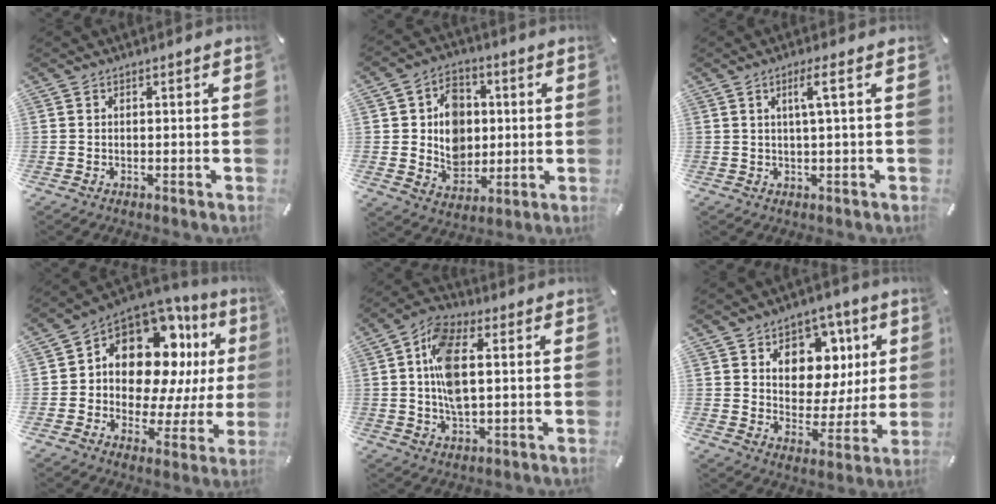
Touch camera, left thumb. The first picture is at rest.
{"total": 11.3, "force": [0.9, 9.6, 5.8], "torque": [-0.076, 0.010, 0.023]}
{"total": 4.6, "force": [1.2, 0.2, 4.4], "torque": [-0.086, -0.002, 0.016]}
{"total": 16.2, "force": [6.0, 10.8, 10.4], "torque": [-0.162, -0.054, 0.106]}
{"total": 11.8, "force": [1.5, 6.2, 9.9], "torque": [-0.202, -0.002, 0.022]}
{"total": 12.3, "force": [5.0, 9.9, 5.3], "torque": [-0.061, -0.040, 0.092]}